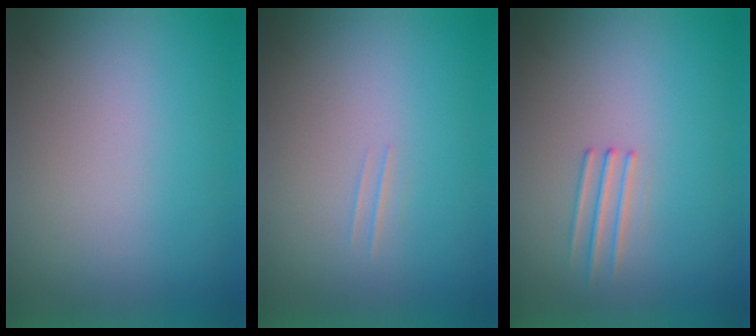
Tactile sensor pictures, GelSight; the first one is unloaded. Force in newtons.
{"total": 1.1}
{"total": 1.2}